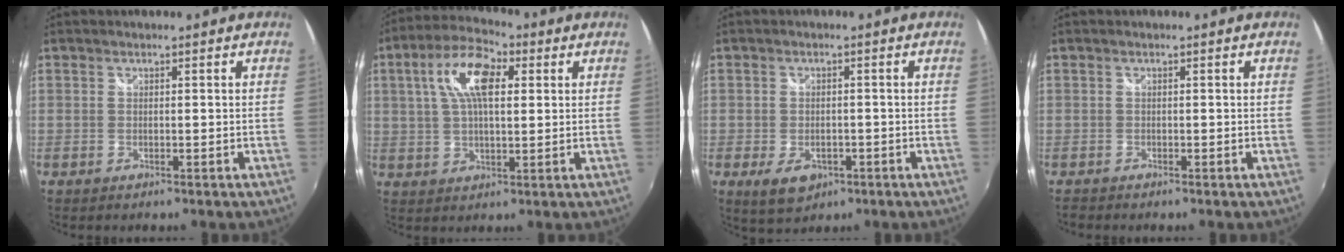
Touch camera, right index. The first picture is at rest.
{"total": 11.4, "force": [3.4, 5.2, 9.5], "torque": [-0.181, 0.027, 0.056]}
{"total": 6.3, "force": [-2.6, 4.1, 4.0], "torque": [-0.084, -0.016, -0.039]}
{"total": 1.2, "force": [-1.0, 0.6, 0.0], "torque": [-0.005, -0.001, -0.020]}